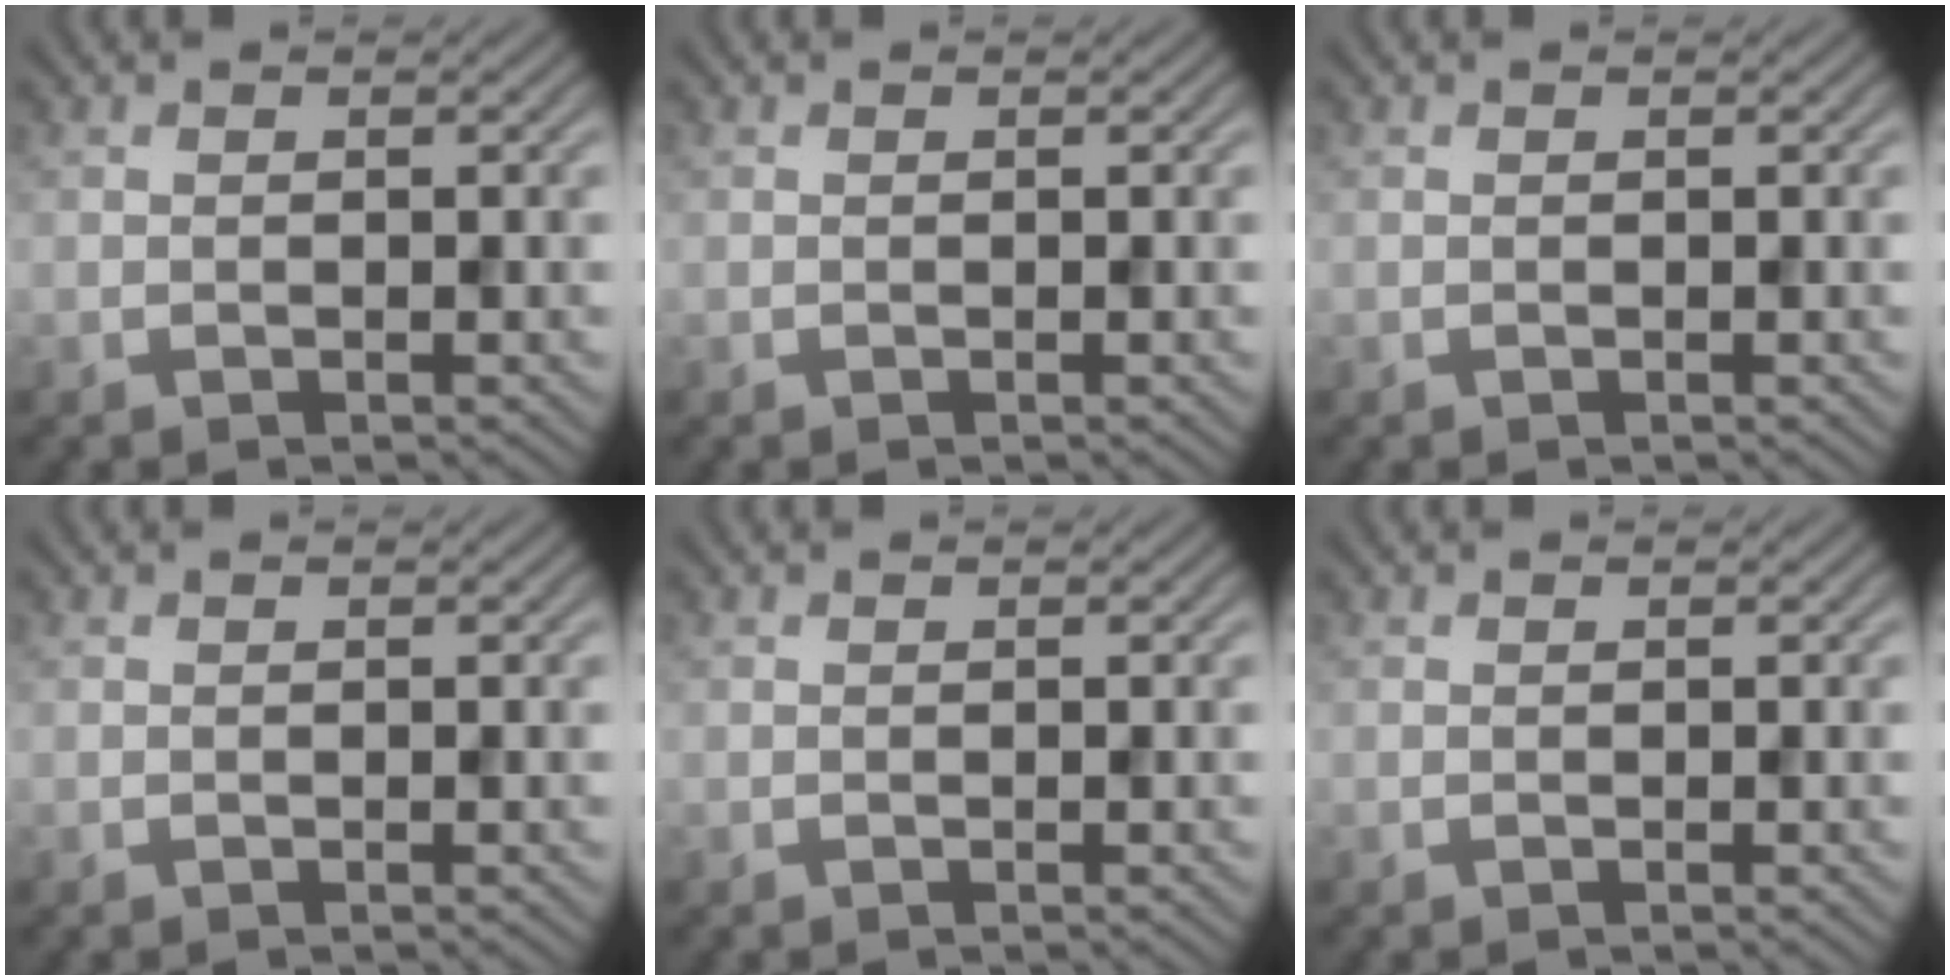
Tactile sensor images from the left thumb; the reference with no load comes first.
{"total": 0.0}
{"total": 0.0}
{"total": 0.0}
{"total": 0.0}
{"total": 0.0}